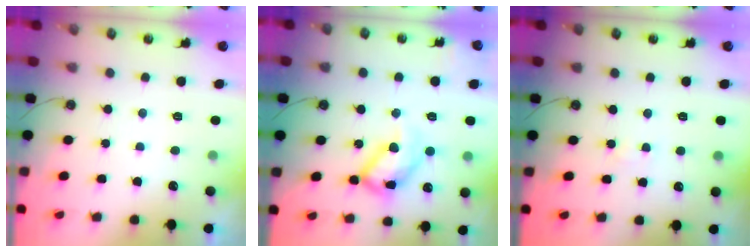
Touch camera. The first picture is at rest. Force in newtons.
{"total": 17.0, "press": 16.9, "slide": 2.0}
{"total": 3.0, "press": 2.9, "slide": 0.4}